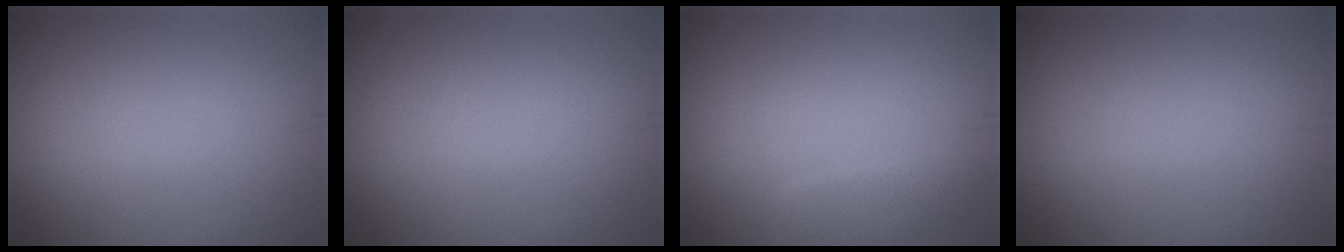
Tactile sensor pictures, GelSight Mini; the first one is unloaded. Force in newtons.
{"total": 0.0}
{"total": 1.7, "press": 1.7, "slide": 0.1}
{"total": 0.0}